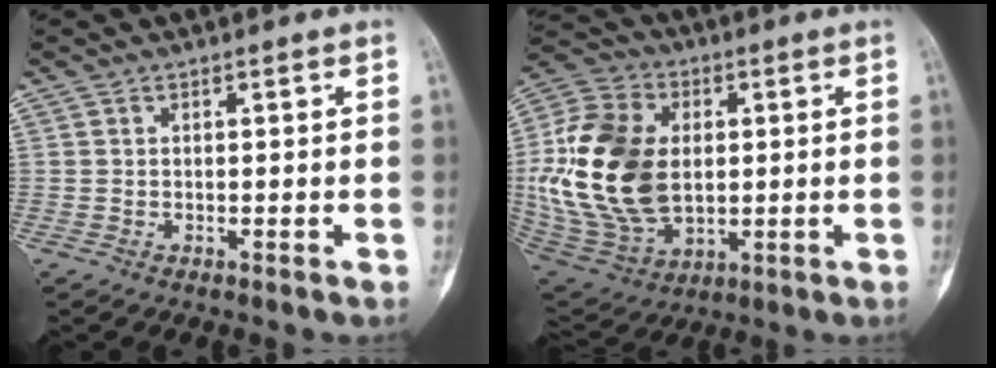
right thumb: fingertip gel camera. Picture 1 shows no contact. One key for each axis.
{"total": 23.4, "fx": 1.1, "fy": 15.8, "fz": 17.2, "tx": -0.342, "ty": -0.006, "tz": 0.034}